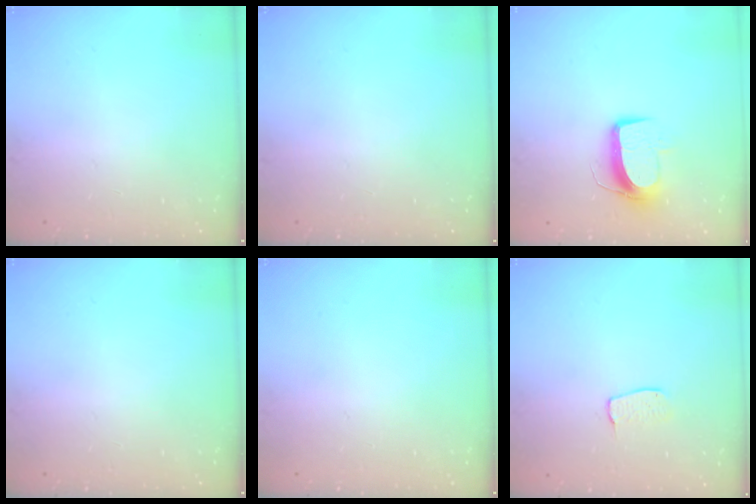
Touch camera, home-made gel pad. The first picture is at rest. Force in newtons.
{"total": 0.0}
{"total": 10.5, "press": 10.5, "slide": 0.8}
{"total": 0.0}
{"total": 0.0}
{"total": 4.7, "press": 4.7, "slide": 0.3}